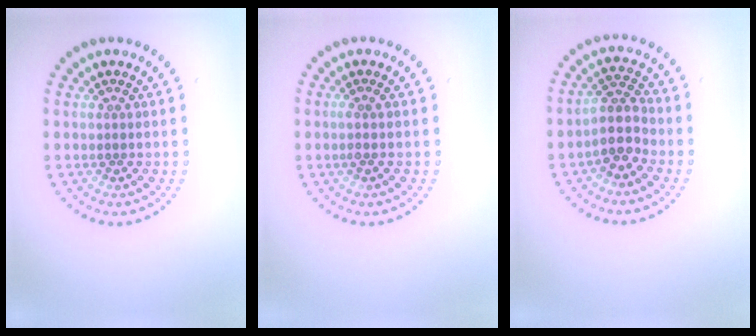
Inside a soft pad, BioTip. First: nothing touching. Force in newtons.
{"total": 0.6, "press": 0.5, "slide": 0.4}
{"total": 3.0, "press": 2.6, "slide": 1.4}